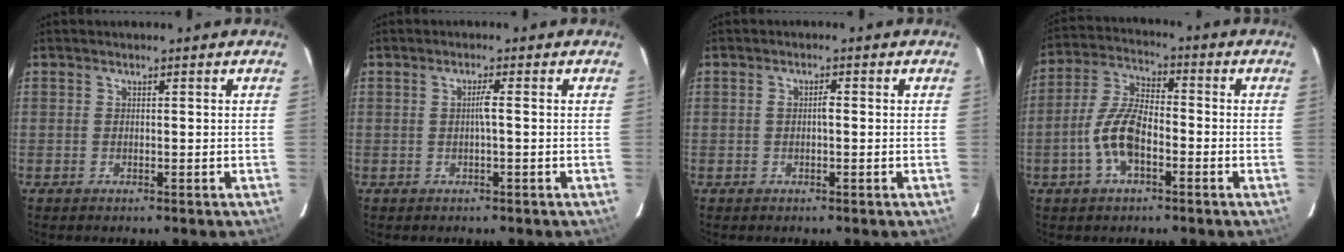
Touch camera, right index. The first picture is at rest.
{"total": 1.7, "force": [-0.2, -0.3, 1.7], "torque": [-0.031, 0.002, -0.004]}
{"total": 1.5, "force": [-0.2, 0.5, 1.4], "torque": [-0.026, 0.007, -0.005]}
{"total": 9.4, "force": [-3.4, 4.4, 7.7], "torque": [-0.166, 0.010, -0.065]}